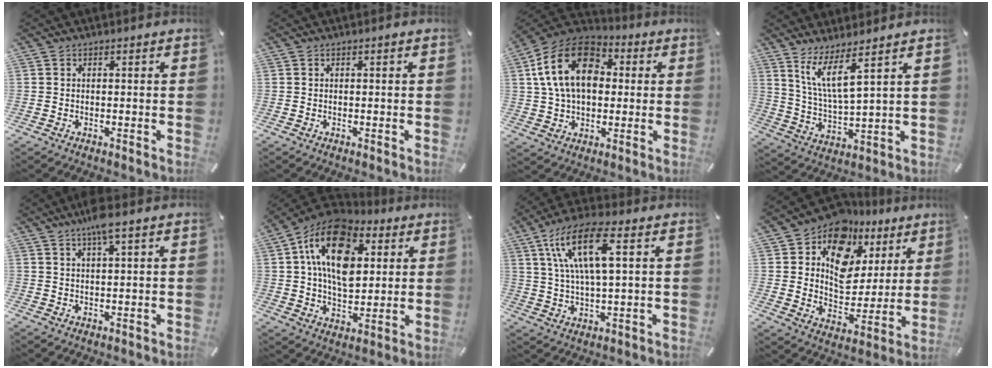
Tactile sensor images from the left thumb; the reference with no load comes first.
{"total": 0.0}
{"total": 18.0, "force": [3.5, 12.9, 11.9], "torque": [-0.236, 0.007, 0.060]}
{"total": 8.9, "force": [6.5, 1.4, 5.9], "torque": [-0.137, -0.025, 0.119]}
{"total": 5.2, "force": [3.3, 0.6, 3.9], "torque": [-0.085, -0.002, 0.056]}
{"total": 18.9, "force": [6.3, 12.1, 13.0], "torque": [-0.240, -0.015, 0.110]}
{"total": 14.4, "force": [5.3, 5.0, 12.4], "torque": [-0.261, 0.006, 0.091]}
{"total": 13.9, "force": [7.3, 10.3, 5.8], "torque": [-0.095, -0.060, 0.135]}